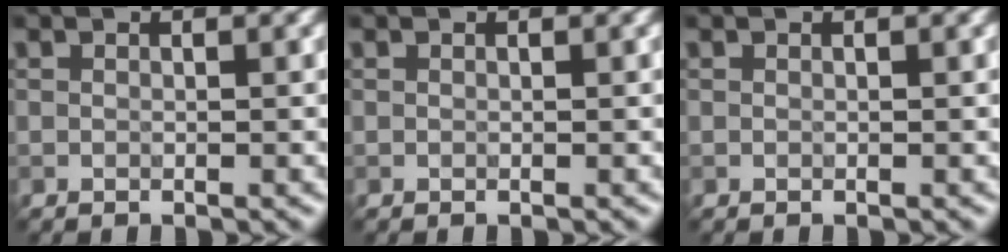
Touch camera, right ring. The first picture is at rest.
{"total": 0.0}
{"total": 0.0}